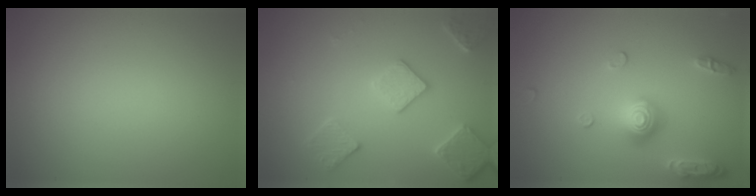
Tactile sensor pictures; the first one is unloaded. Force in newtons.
{"total": 3.5, "press": 3.4, "slide": 0.7}
{"total": 3.1, "press": 2.7, "slide": 1.6}